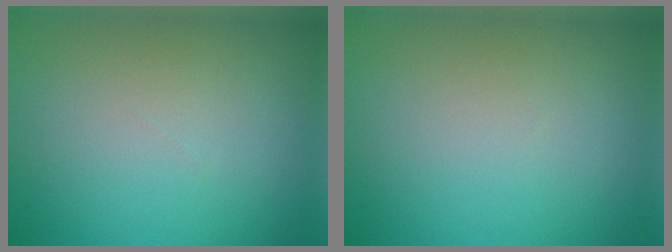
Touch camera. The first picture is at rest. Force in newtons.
{"total": 0.0}